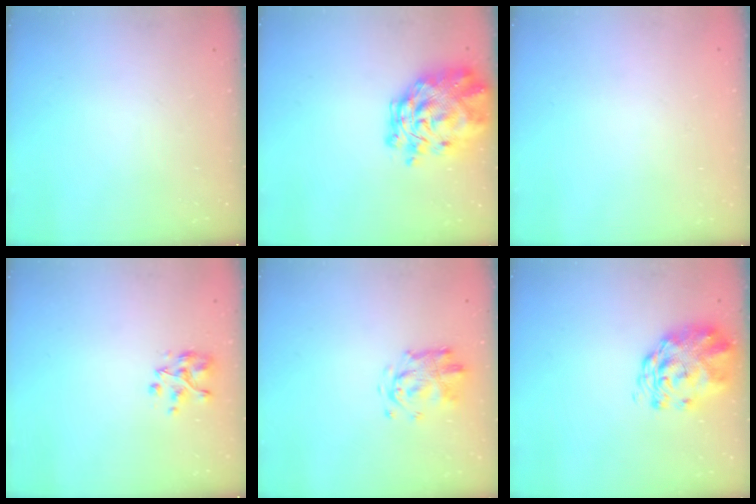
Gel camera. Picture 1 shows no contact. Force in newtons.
{"total": 14.4, "press": 13.5, "slide": 5.1}
{"total": 1.9, "press": 1.9, "slide": 0.2}
{"total": 4.5, "press": 4.4, "slide": 0.5}
{"total": 3.5, "press": 3.5, "slide": 0.3}
{"total": 2.7, "press": 2.5, "slide": 1.0}